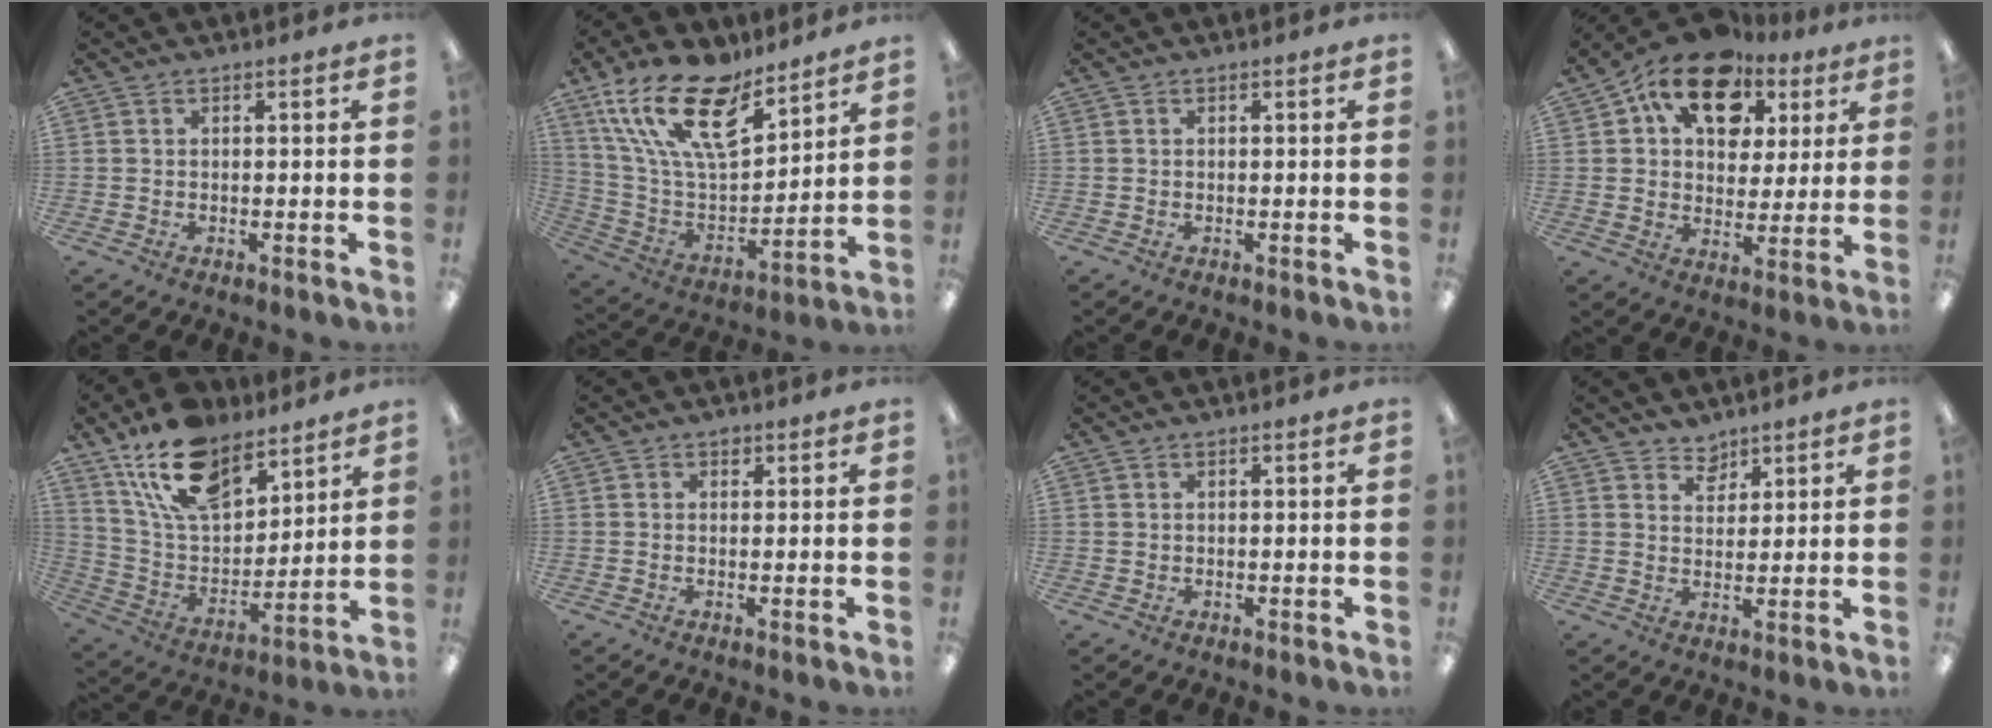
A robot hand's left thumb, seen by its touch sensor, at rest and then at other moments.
{"total": 21.7, "force": [14.4, 9.1, 13.4], "torque": [-0.260, -0.086, 0.257]}
{"total": 0.0}
{"total": 15.6, "force": [9.2, 9.8, 7.9], "torque": [-0.141, -0.037, 0.170]}
{"total": 17.5, "force": [12.2, 9.0, 8.8], "torque": [-0.177, -0.052, 0.226]}
{"total": 1.2, "force": [0.7, 0.8, 0.4], "torque": [0.000, -0.001, 0.012]}
{"total": 0.6, "force": [0.4, 0.4, 0.0], "torque": [-0.001, 0.002, 0.008]}
{"total": 4.2, "force": [3.7, 2.0, 0.0], "torque": [0.005, -0.024, 0.068]}